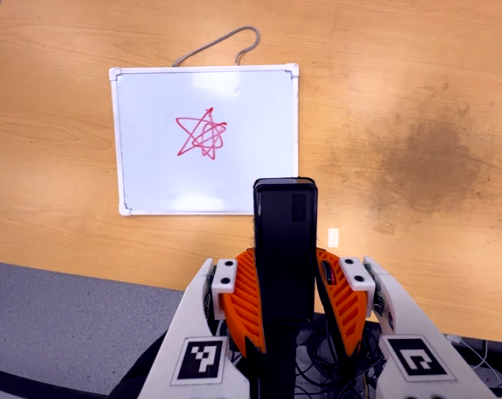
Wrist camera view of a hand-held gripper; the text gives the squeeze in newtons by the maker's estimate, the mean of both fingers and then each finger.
{"total": 4.4, "left": 3.2, "right": 5.7}